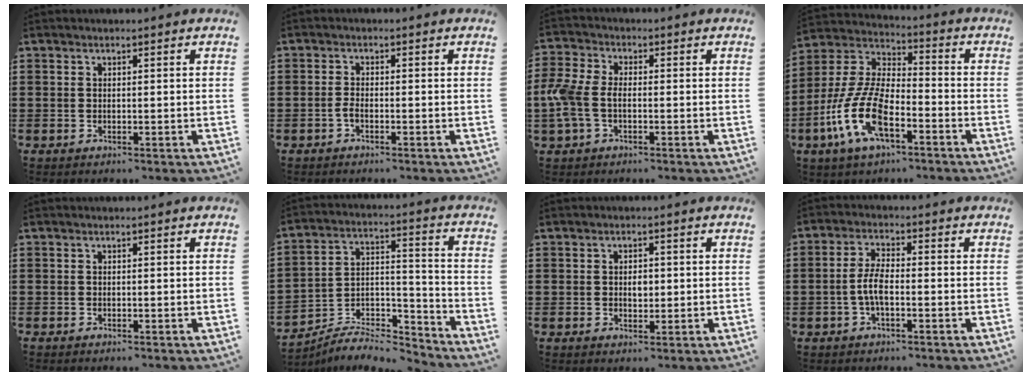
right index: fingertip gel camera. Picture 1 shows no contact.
{"total": 1.4, "force": [-0.7, 0.3, 1.1], "torque": [-0.030, -0.004, -0.015]}
{"total": 4.9, "force": [-1.2, 2.9, 3.8], "torque": [-0.110, -0.006, -0.033]}
{"total": 12.0, "force": [-5.8, 4.8, 9.4], "torque": [-0.245, -0.012, -0.121]}
{"total": 0.0}
{"total": 6.6, "force": [-6.1, 2.0, 1.6], "torque": [-0.023, 0.012, -0.118]}
{"total": 1.9, "force": [0.1, 1.1, 1.5], "torque": [-0.021, 0.003, 0.000]}
{"total": 4.4, "force": [-1.0, 1.6, 4.0], "torque": [-0.092, 0.001, -0.025]}